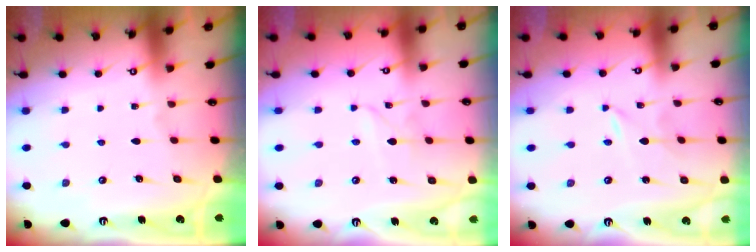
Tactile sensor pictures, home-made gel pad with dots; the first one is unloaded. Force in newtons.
{"total": 1.6, "press": 1.5, "slide": 0.2}
{"total": 0.0}